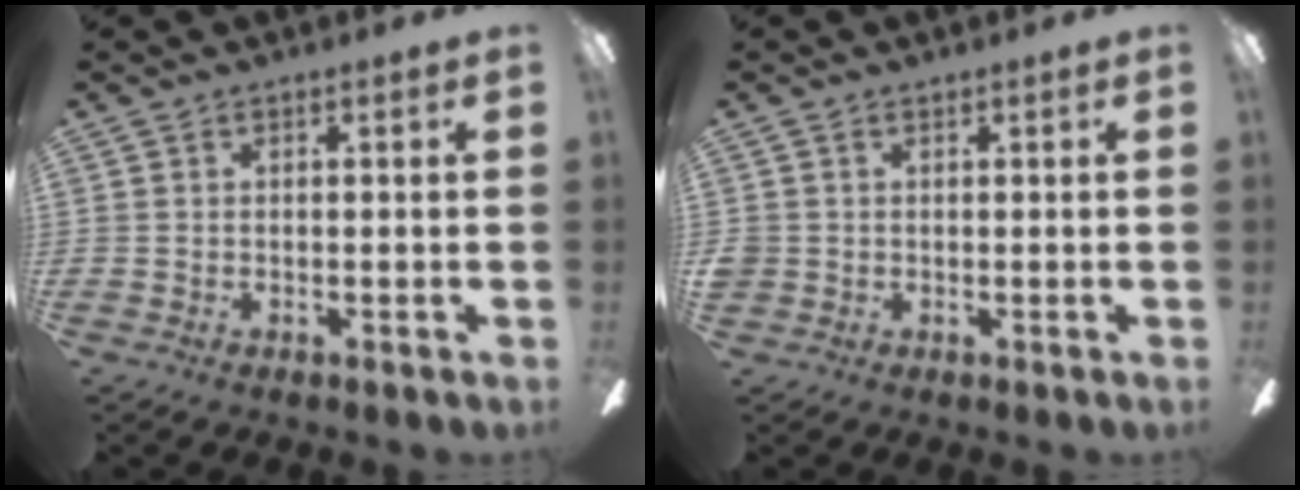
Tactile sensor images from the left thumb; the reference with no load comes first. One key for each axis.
{"total": 1.6, "fx": 0.4, "fy": 1.5, "fz": 0.2, "tx": -0.005, "ty": 0.001, "tz": 0.009}